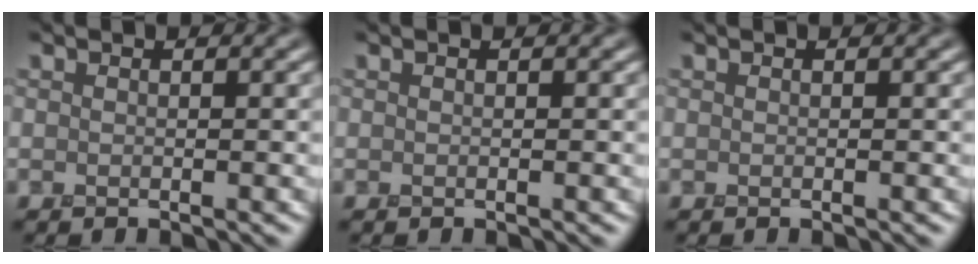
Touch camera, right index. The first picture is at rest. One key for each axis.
{"total": 0.0}
{"total": 0.0}